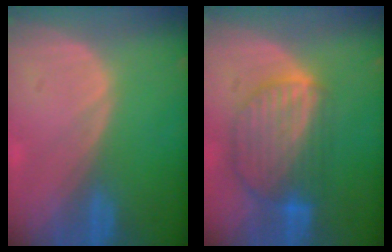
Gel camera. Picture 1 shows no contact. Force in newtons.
{"total": 9.0, "press": 7.8, "slide": 4.5}